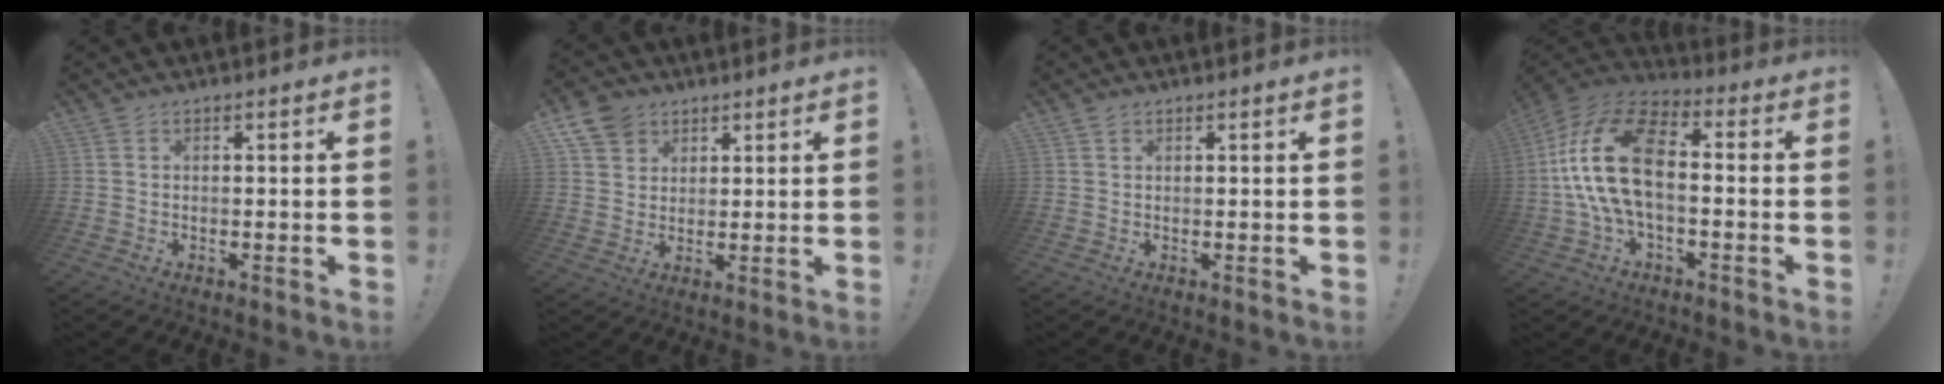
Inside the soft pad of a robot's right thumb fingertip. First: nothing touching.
{"total": 7.9, "force": [5.0, 5.6, 2.4], "torque": [-0.037, -0.028, 0.099]}
{"total": 0.6, "force": [0.5, 0.1, 0.4], "torque": [-0.016, 0.003, 0.011]}
{"total": 19.1, "force": [0.1, 10.5, 16.0], "torque": [-0.310, 0.020, 0.008]}